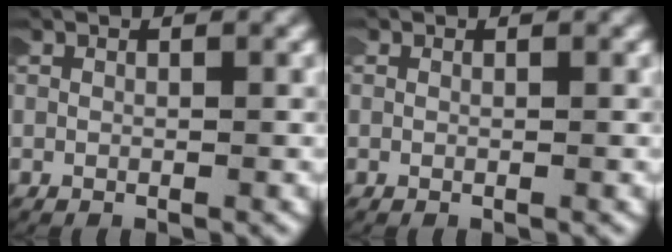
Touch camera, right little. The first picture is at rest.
{"total": 0.0}